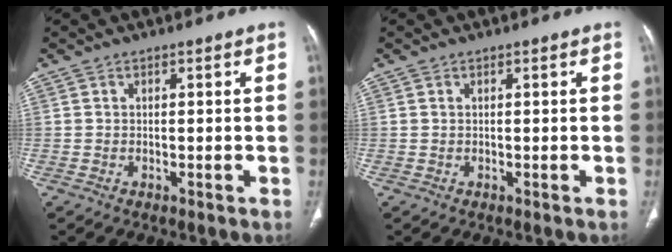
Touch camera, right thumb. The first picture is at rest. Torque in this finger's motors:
{"motor_torque": [0.44, 0.23, 0.26, -0.10, -0.02]}